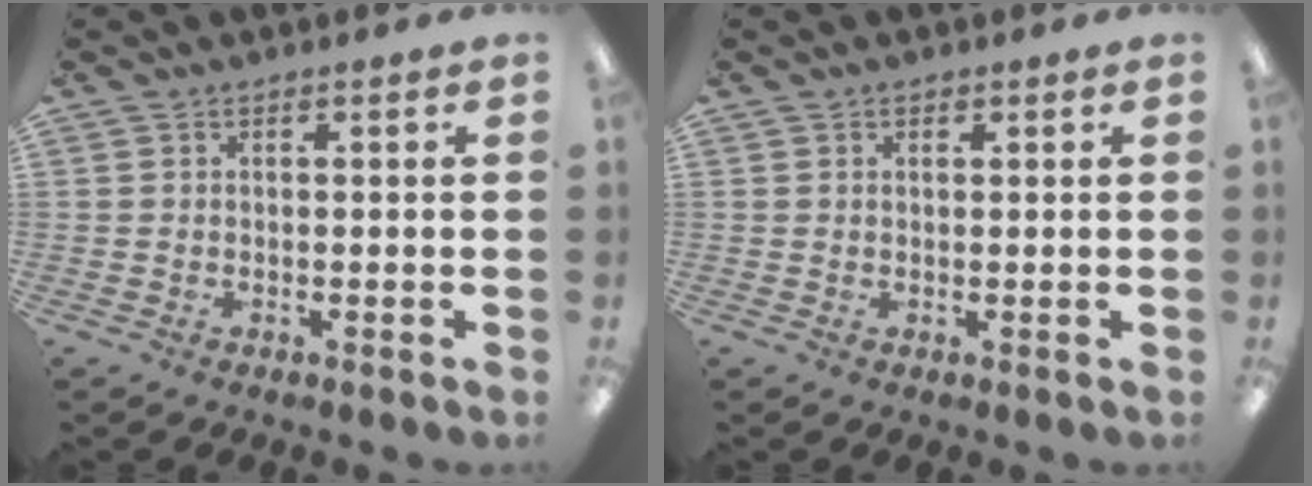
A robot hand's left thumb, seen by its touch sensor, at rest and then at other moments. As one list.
[{"total": 1.0, "force": [0.7, 0.7, 0.1], "torque": [-0.003, 0.002, 0.012]}]